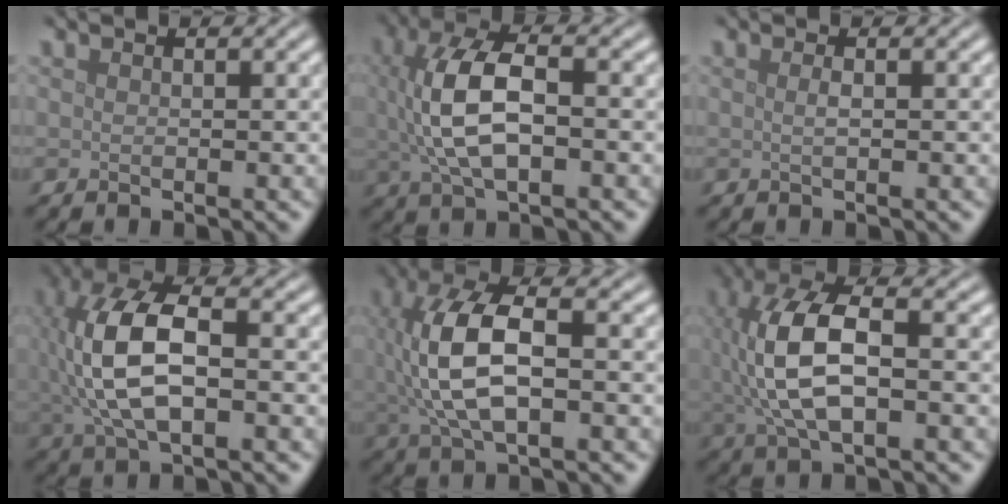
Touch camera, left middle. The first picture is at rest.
{"total": 7.6, "force": [0.4, 3.5, 6.7], "torque": [-0.148, 0.009, 0.006]}
{"total": 0.9, "force": [0.1, 0.3, 0.8], "torque": [-0.013, 0.004, 0.000]}
{"total": 9.8, "force": [0.5, 4.9, 8.5], "torque": [-0.197, 0.010, 0.009]}
{"total": 9.0, "force": [0.4, 4.2, 7.9], "torque": [-0.178, 0.009, 0.008]}
{"total": 9.0, "force": [0.4, 4.2, 7.9], "torque": [-0.178, 0.009, 0.007]}